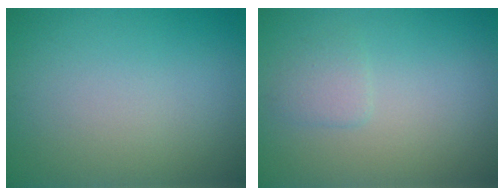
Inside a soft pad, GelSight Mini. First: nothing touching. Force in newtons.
{"total": 1.4, "press": 1.3, "slide": 0.3}